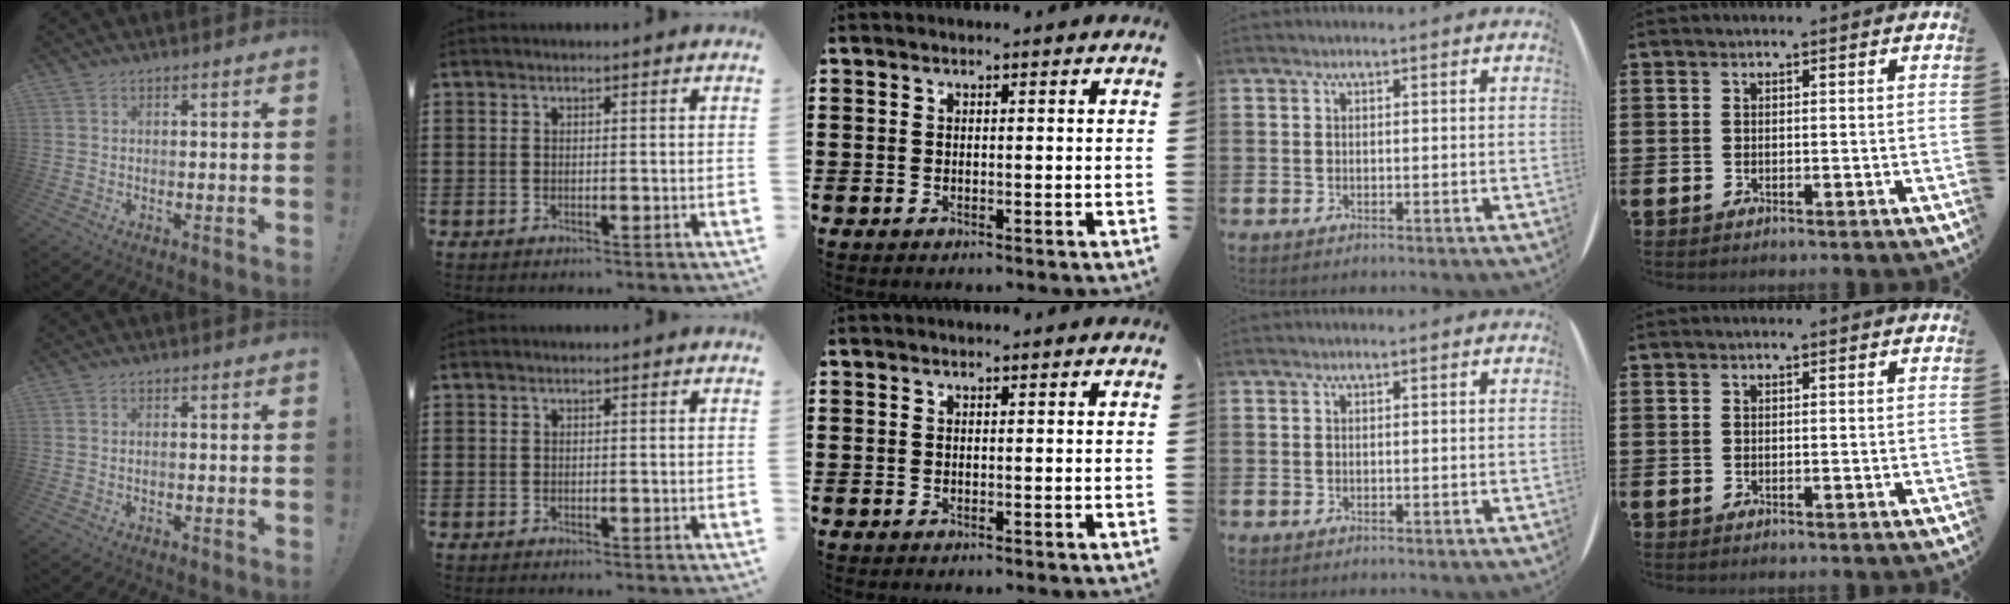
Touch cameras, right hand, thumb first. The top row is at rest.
{"thumb": {"total": 0.6, "force": [-0.4, 0.0, 0.5], "torque": [-0.014, 0.002, -0.006]}}